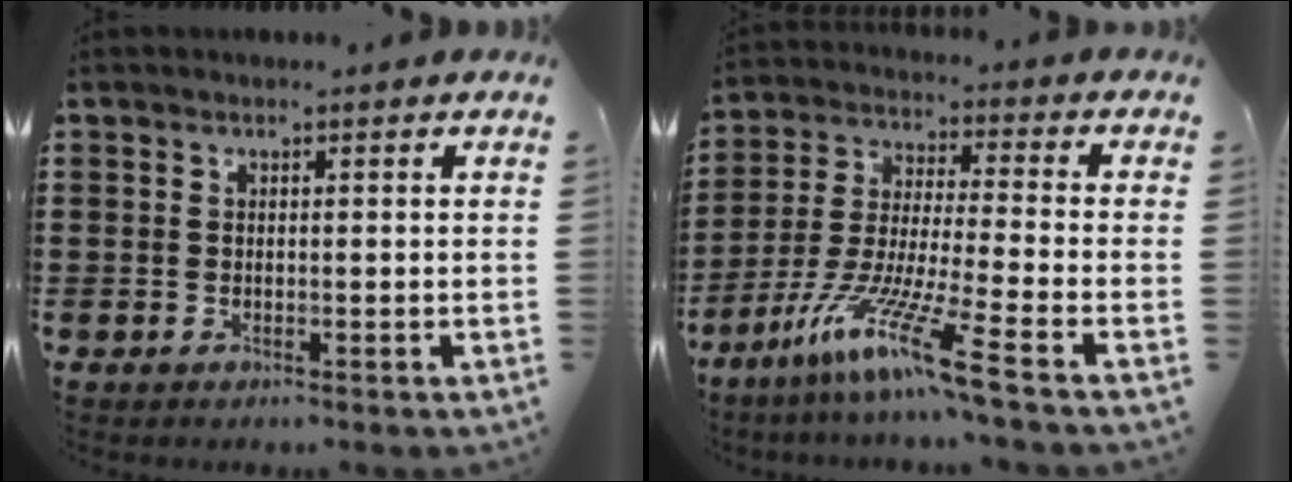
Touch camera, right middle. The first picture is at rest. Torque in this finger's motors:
{"motor_torque": [2.14, 0.00, 0.65, 0.21]}